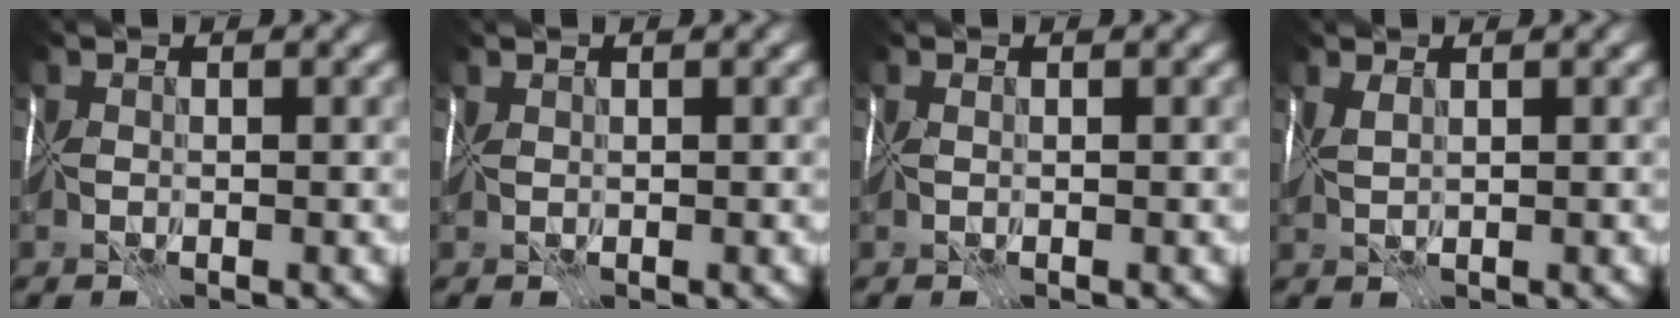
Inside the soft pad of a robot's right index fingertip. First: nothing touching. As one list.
[{"total": 1.3, "force": [0.6, -1.0, -0.7], "torque": [0.017, 0.003, 0.016]}, {"total": 0.0}, {"total": 1.3, "force": [0.7, -1.1, -0.1], "torque": [0.006, 0.000, 0.021]}]